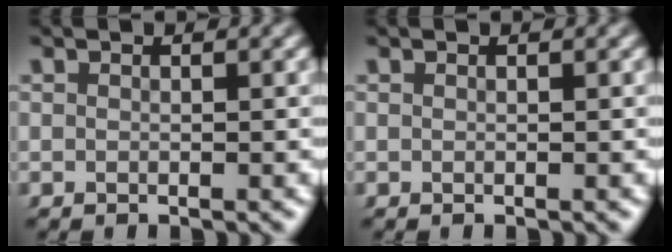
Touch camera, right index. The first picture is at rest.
{"total": 0.0}